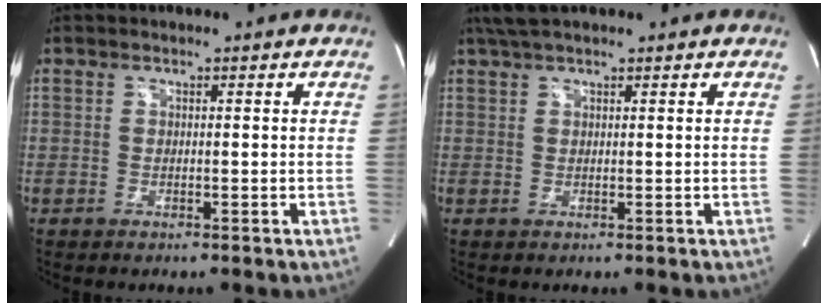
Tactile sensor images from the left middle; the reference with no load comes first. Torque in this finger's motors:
{"motor_torque": [0.41, -0.03, 0.00, 0.02]}